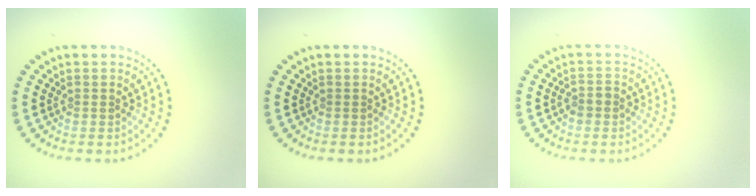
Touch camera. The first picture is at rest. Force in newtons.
{"total": 0.0}
{"total": 1.3, "press": 1.2, "slide": 0.4}